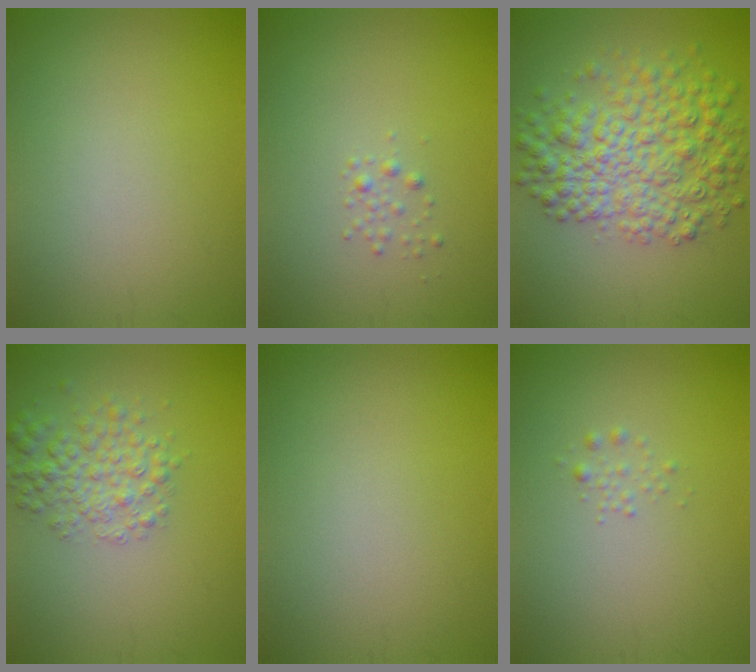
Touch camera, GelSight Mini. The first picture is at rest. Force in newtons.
{"total": 0.9, "press": 0.9, "slide": 0.0}
{"total": 7.8, "press": 7.8, "slide": 0.0}
{"total": 3.9, "press": 3.9, "slide": 0.1}
{"total": 0.0}
{"total": 0.8, "press": 0.8, "slide": 0.0}